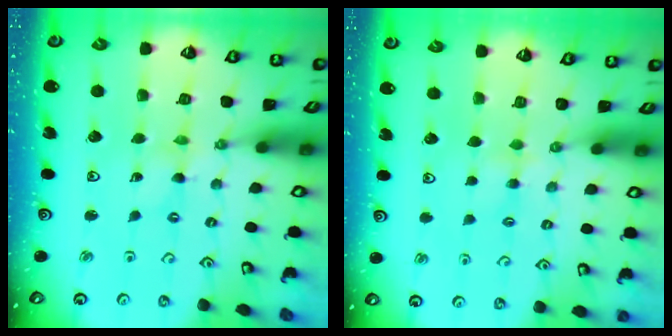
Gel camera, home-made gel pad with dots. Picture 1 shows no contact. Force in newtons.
{"total": 2.2, "press": 2.1, "slide": 0.4}